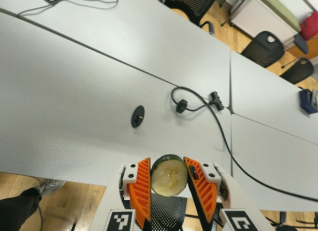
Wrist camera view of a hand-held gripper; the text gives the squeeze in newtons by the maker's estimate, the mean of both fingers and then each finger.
{"total": 4.3, "left": 4.5, "right": 4.1}